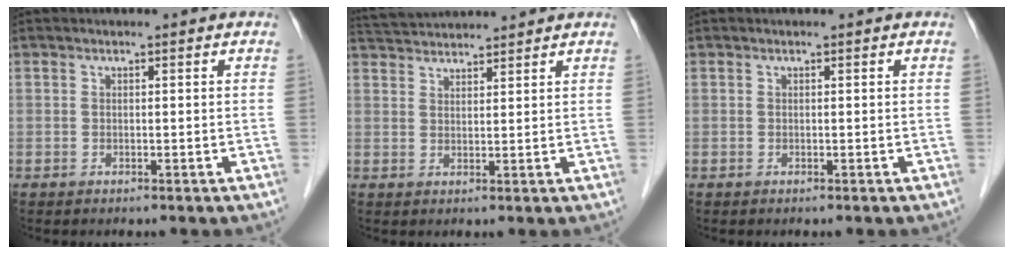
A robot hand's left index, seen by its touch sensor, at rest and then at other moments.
{"total": 7.0, "force": [6.9, 0.4, 1.5], "torque": [-0.034, 0.040, 0.115]}
{"total": 0.0}